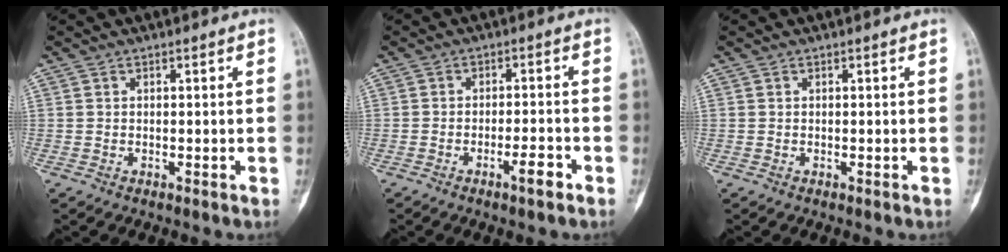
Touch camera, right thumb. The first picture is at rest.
{"total": 3.8, "force": [-2.2, 0.7, 3.0], "torque": [-0.052, 0.013, -0.036]}
{"total": 0.0}